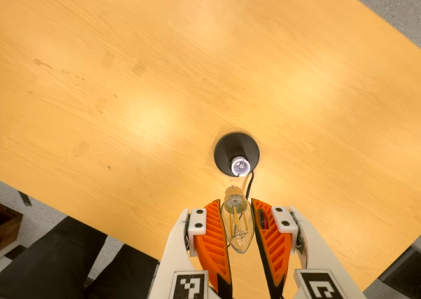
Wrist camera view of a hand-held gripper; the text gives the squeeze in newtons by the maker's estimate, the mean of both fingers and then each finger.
{"total": 11.3, "left": 11.4, "right": 11.1}